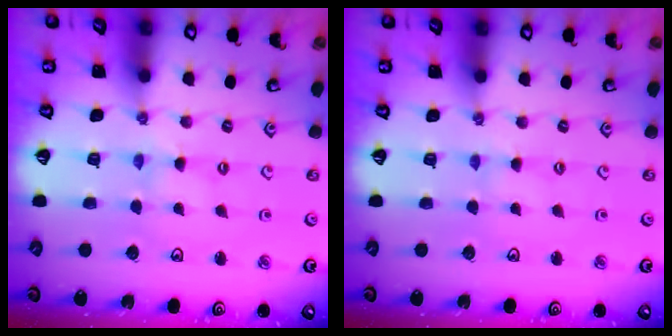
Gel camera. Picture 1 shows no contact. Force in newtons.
{"total": 0.8, "press": 0.8, "slide": 0.2}